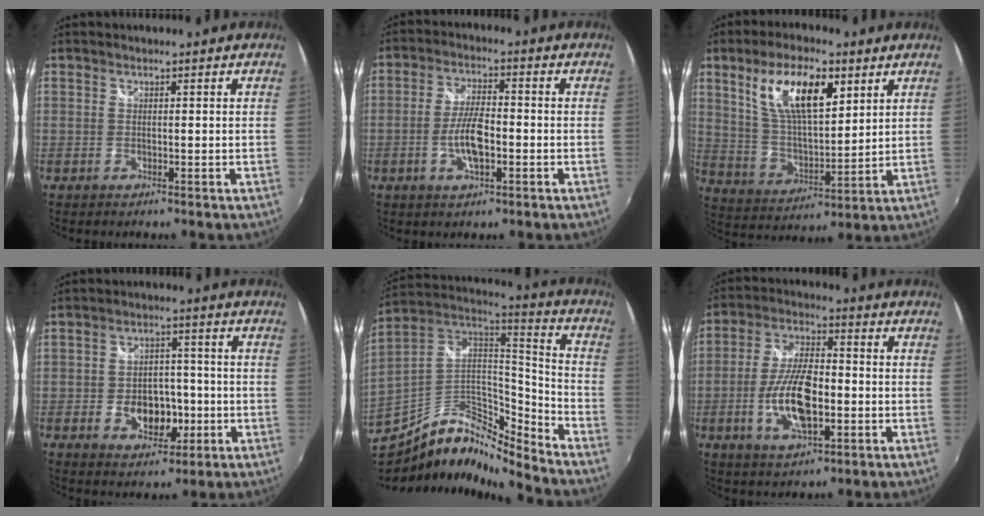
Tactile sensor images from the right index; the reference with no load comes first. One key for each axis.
{"total": 7.3, "fx": -2.0, "fy": 2.6, "fz": 6.5, "tx": -0.130, "ty": 0.001, "tz": -0.038}
{"total": 14.9, "fx": 7.1, "fy": 5.8, "fz": 11.7, "tx": -0.214, "ty": 0.011, "tz": 0.137}
{"total": 8.9, "fx": -2.3, "fy": 6.4, "fz": 5.8, "tx": -0.113, "ty": 0.003, "tz": -0.028}
{"total": 15.9, "fx": -12.5, "fy": 6.2, "fz": 7.6, "tx": -0.167, "ty": 0.010, "tz": -0.242}
{"total": 12.7, "fx": -3.0, "fy": 5.2, "fz": 11.2, "tx": -0.226, "ty": -0.001, "tz": -0.054}